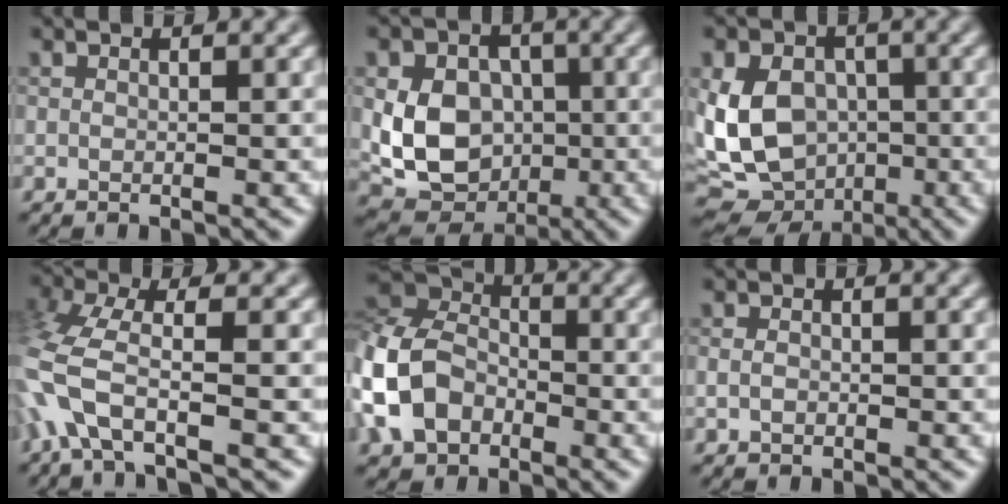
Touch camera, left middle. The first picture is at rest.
{"total": 9.2, "force": [-0.5, 7.4, 5.4], "torque": [-0.080, -0.003, -0.014]}
{"total": 12.6, "force": [-1.2, 10.1, 7.4], "torque": [-0.138, -0.008, -0.022]}
{"total": 5.7, "force": [-2.6, 2.2, 4.6], "torque": [-0.114, 0.003, -0.064]}
{"total": 8.1, "force": [-2.6, 6.2, 4.5], "torque": [-0.101, 0.005, -0.070]}
{"total": 1.0, "force": [-0.3, 0.8, 0.6], "torque": [-0.012, 0.000, -0.009]}